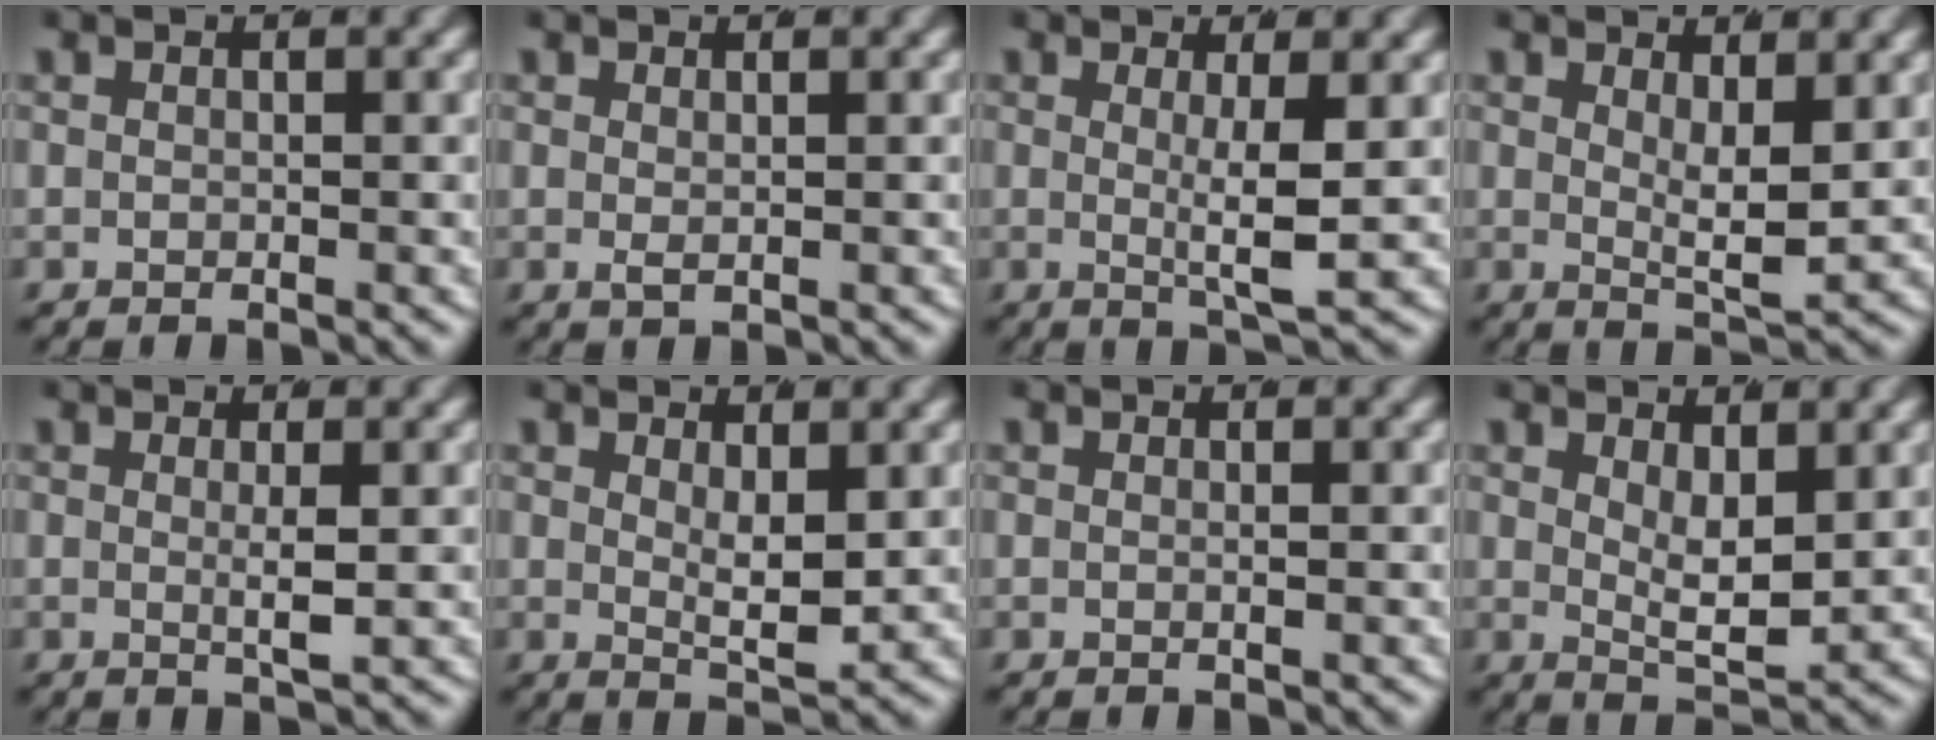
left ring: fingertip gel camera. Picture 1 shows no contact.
{"total": 0.8, "force": [0.5, 0.0, 0.6], "torque": [-0.015, -0.006, 0.015]}
{"total": 3.7, "force": [0.3, 0.1, 3.7], "torque": [-0.063, -0.016, 0.011]}
{"total": 3.3, "force": [1.2, 0.4, 3.0], "torque": [-0.052, -0.019, 0.027]}
{"total": 2.0, "force": [0.2, -0.2, 2.0], "torque": [-0.037, -0.010, 0.008]}
{"total": 3.0, "force": [1.0, 0.5, 2.7], "torque": [-0.048, -0.021, 0.025]}
{"total": 0.5, "force": [0.1, -0.2, 0.5], "torque": [-0.010, -0.002, 0.003]}
{"total": 3.9, "force": [1.2, 1.3, 3.4], "torque": [-0.060, -0.024, 0.028]}